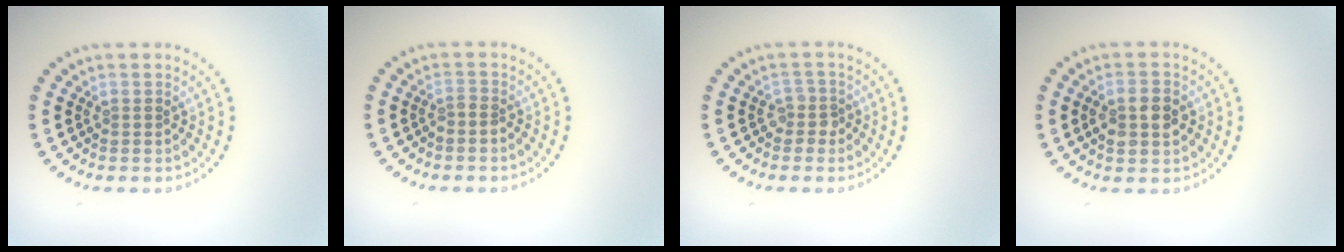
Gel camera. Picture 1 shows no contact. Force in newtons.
{"total": 0.8, "press": 0.5, "slide": 0.6}
{"total": 1.4, "press": 1.2, "slide": 0.8}
{"total": 2.8, "press": 2.8, "slide": 0.1}